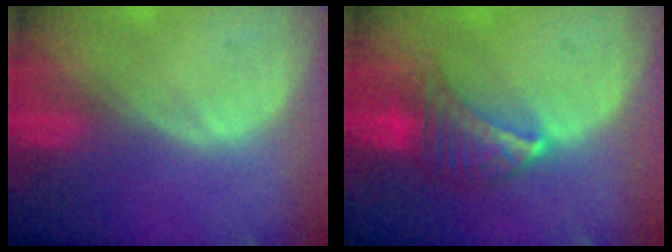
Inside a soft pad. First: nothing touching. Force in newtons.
{"total": 6.7, "press": 6.1, "slide": 2.8}